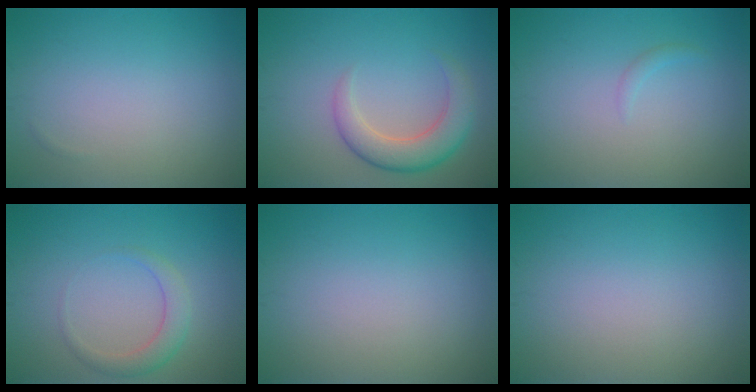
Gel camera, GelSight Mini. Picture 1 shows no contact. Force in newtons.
{"total": 5.3, "press": 5.3, "slide": 0.1}
{"total": 0.6, "press": 0.6, "slide": 0.1}
{"total": 2.3, "press": 2.3, "slide": 0.1}
{"total": 0.0}
{"total": 0.0}